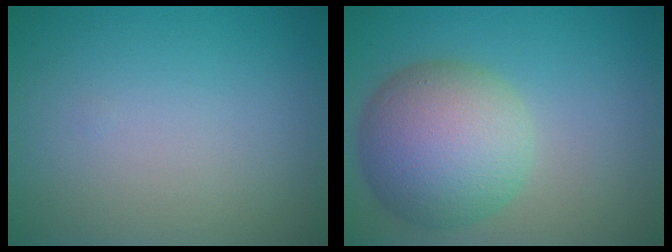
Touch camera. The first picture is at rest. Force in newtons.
{"total": 8.5, "press": 8.5, "slide": 0.4}